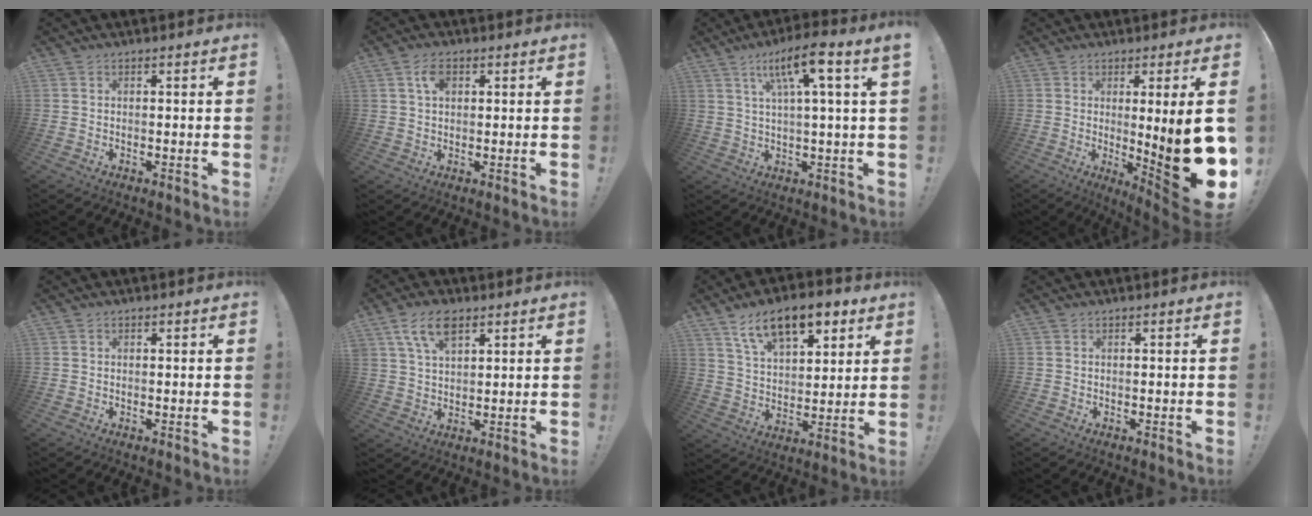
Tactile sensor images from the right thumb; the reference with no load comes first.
{"total": 4.8, "force": [1.8, 2.9, 3.4], "torque": [-0.061, 0.004, 0.031]}
{"total": 10.7, "force": [4.3, -0.1, 9.8], "torque": [-0.163, -0.015, 0.058]}
{"total": 19.1, "force": [-0.5, 2.3, 18.9], "torque": [-0.261, -0.025, 0.004]}
{"total": 0.0}
{"total": 9.3, "force": [5.3, 4.8, 6.0], "torque": [-0.119, -0.004, 0.102]}
{"total": 15.7, "force": [9.5, 7.6, 10.0], "torque": [-0.160, -0.046, 0.169]}
{"total": 0.0}